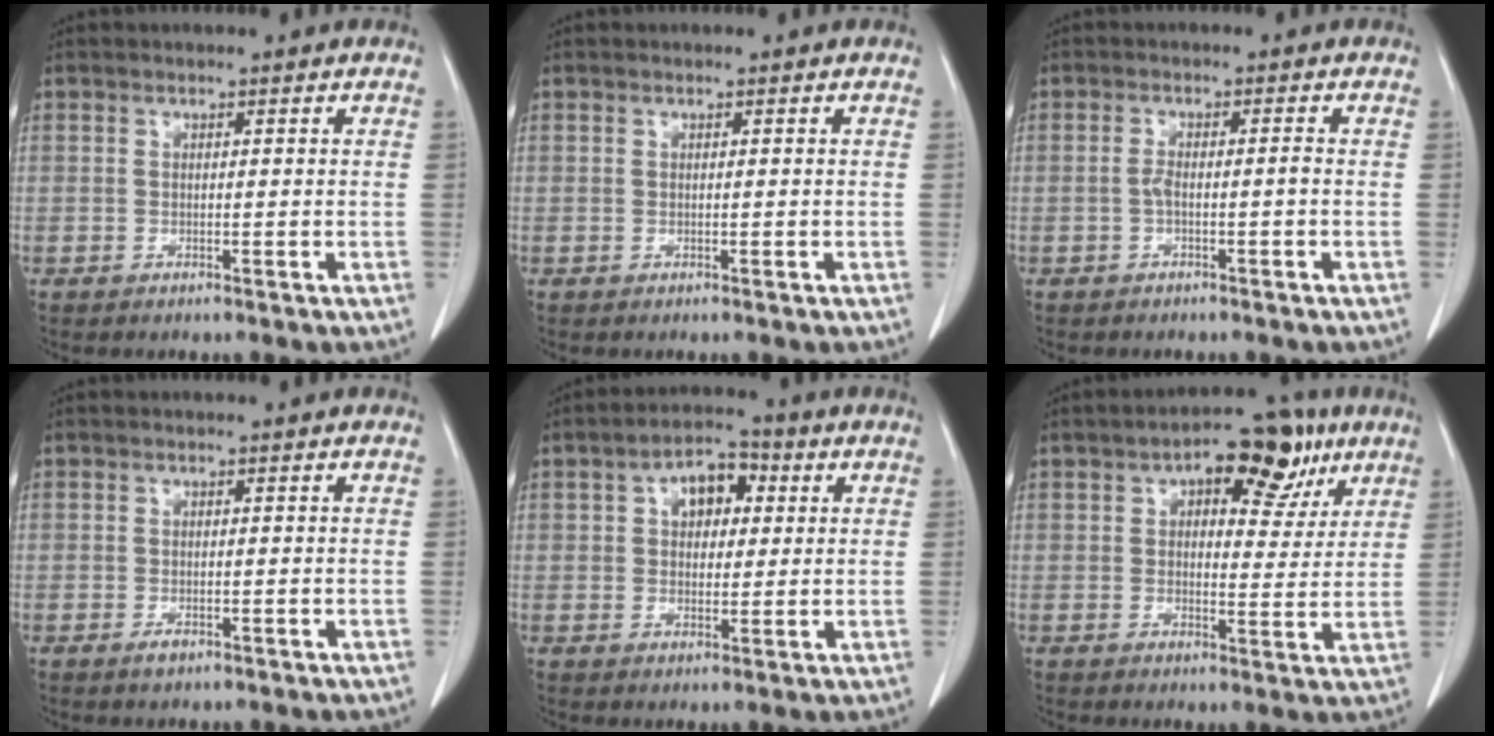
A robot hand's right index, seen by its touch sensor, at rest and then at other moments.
{"total": 0.0}
{"total": 2.6, "force": [-0.8, 0.7, 2.4], "torque": [-0.049, 0.007, -0.011]}
{"total": 1.8, "force": [-0.9, 1.0, 1.2], "torque": [-0.019, 0.002, -0.009]}
{"total": 7.8, "force": [2.2, 4.7, 5.8], "torque": [-0.103, 0.028, 0.037]}
{"total": 12.1, "force": [5.9, 5.7, 8.9], "torque": [-0.117, 0.029, 0.084]}